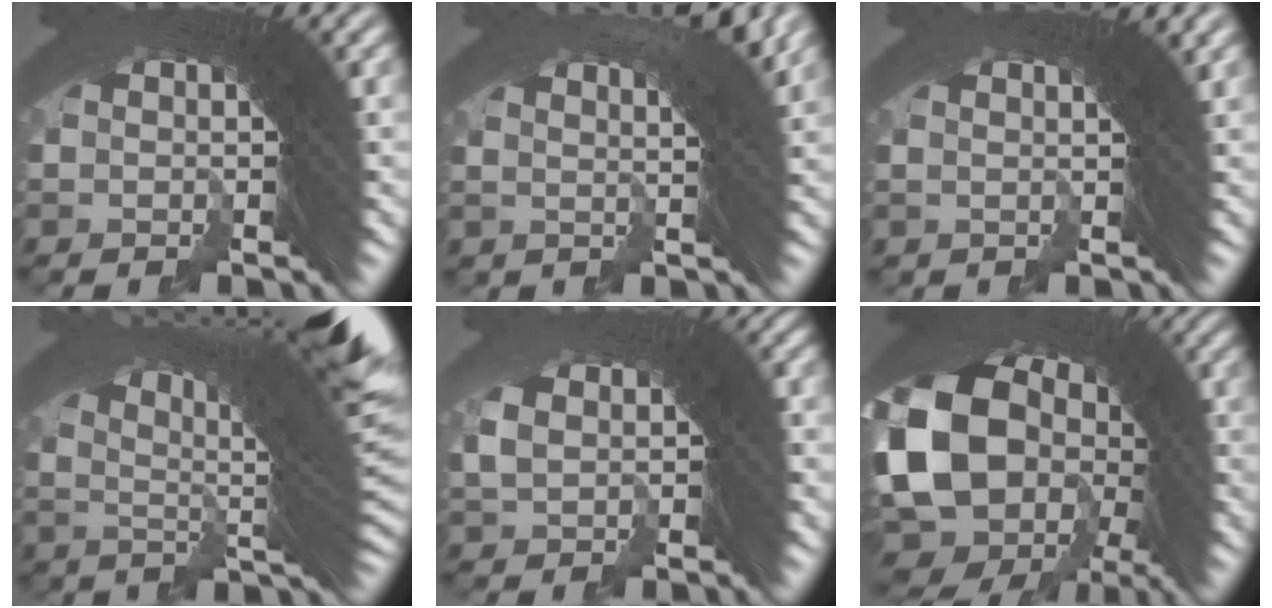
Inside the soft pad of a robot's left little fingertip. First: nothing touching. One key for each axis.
{"total": 5.6, "fx": 4.4, "fy": 0.0, "fz": 3.5, "tx": -0.035, "ty": 0.014, "tz": 0.067}
{"total": 2.6, "fx": 2.0, "fy": -0.7, "fz": 1.5, "tx": -0.017, "ty": 0.011, "tz": 0.034}
{"total": 18.0, "fx": 8.2, "fy": 6.2, "fz": 14.8, "tx": -0.169, "ty": 0.047, "tz": 0.115}
{"total": 1.8, "fx": 0.3, "fy": 1.5, "fz": 0.9, "tx": -0.002, "ty": 0.009, "tz": 0.007}
{"total": 20.8, "fx": -0.8, "fy": 15.9, "fz": 13.4, "tx": -0.285, "ty": -0.049, "tz": -0.005}